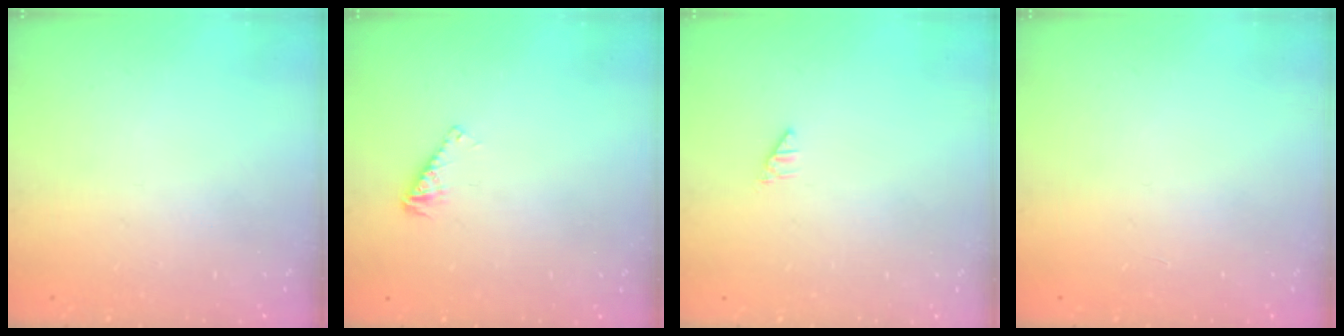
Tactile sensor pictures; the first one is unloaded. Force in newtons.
{"total": 3.5, "press": 3.4, "slide": 0.4}
{"total": 0.0}
{"total": 0.0}